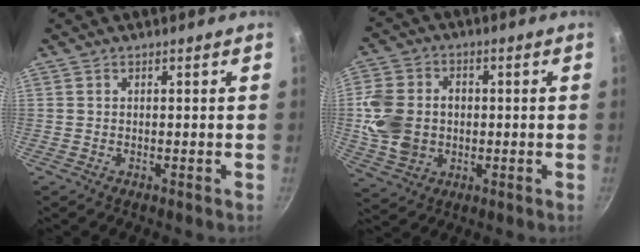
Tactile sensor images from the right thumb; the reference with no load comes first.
{"total": 12.1, "force": [-0.4, 9.8, 7.1], "torque": [-0.123, 0.010, -0.005]}